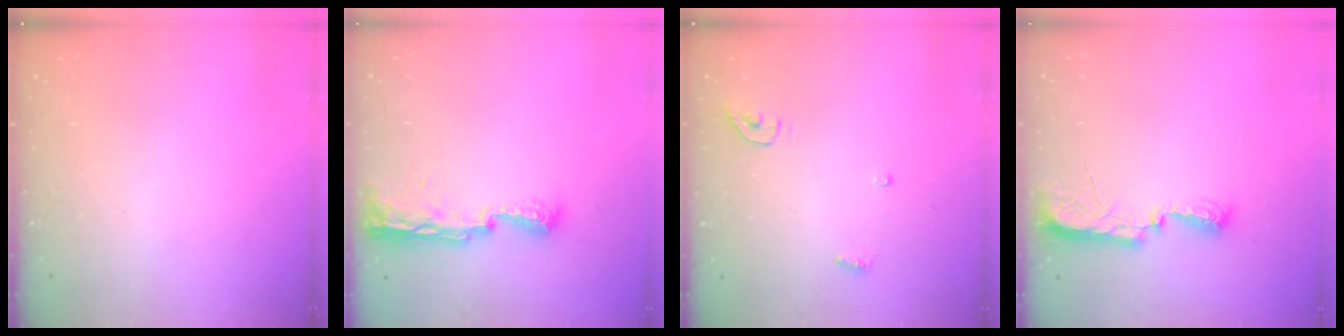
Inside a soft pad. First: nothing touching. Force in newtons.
{"total": 9.3, "press": 9.3, "slide": 0.5}
{"total": 3.9, "press": 3.8, "slide": 0.3}
{"total": 8.1, "press": 8.1, "slide": 1.0}